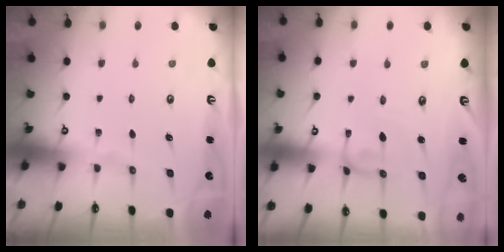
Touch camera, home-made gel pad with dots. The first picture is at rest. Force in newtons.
{"total": 2.4, "press": 2.4, "slide": 0.1}